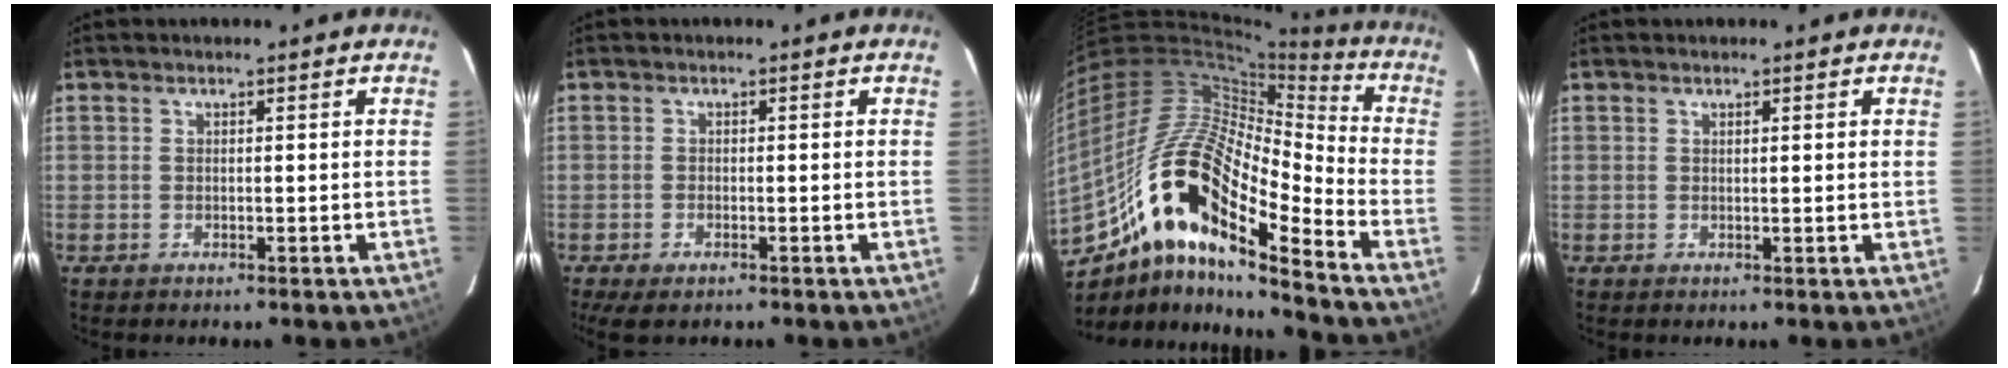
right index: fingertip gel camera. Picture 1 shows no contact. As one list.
[{"total": 3.4, "force": [-2.2, 1.4, 2.2], "torque": [-0.047, -0.009, -0.031]}, {"total": 20.1, "force": [-10.5, 5.0, 16.4], "torque": [-0.324, 0.027, -0.179]}, {"total": 0.8, "force": [0.5, 0.1, 0.6], "torque": [-0.011, 0.003, 0.008]}]